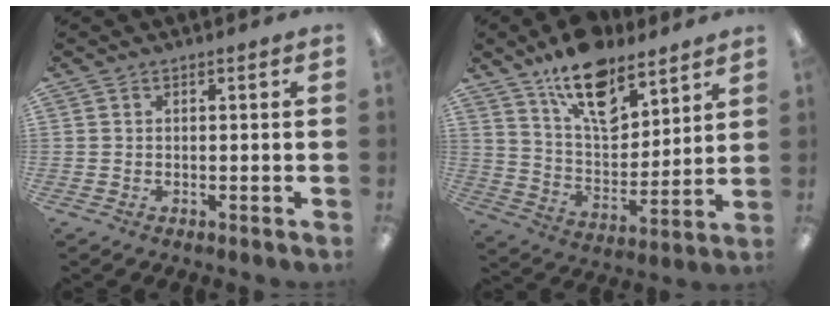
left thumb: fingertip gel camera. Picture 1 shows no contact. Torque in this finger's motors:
{"motor_torque": [1.17, 0.59, 1.54, -1.25, 0.09]}